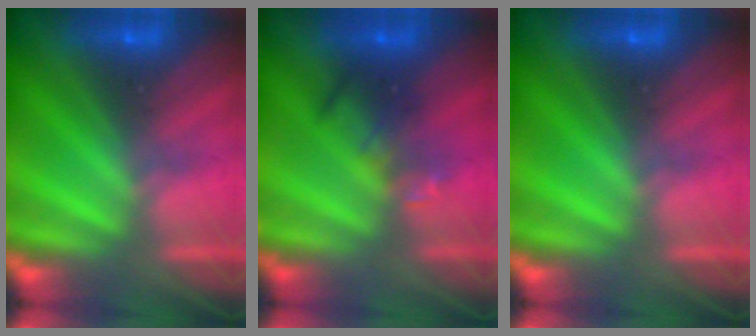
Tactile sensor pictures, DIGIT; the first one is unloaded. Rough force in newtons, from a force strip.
{"total": 2.4}
{"total": 0.0}